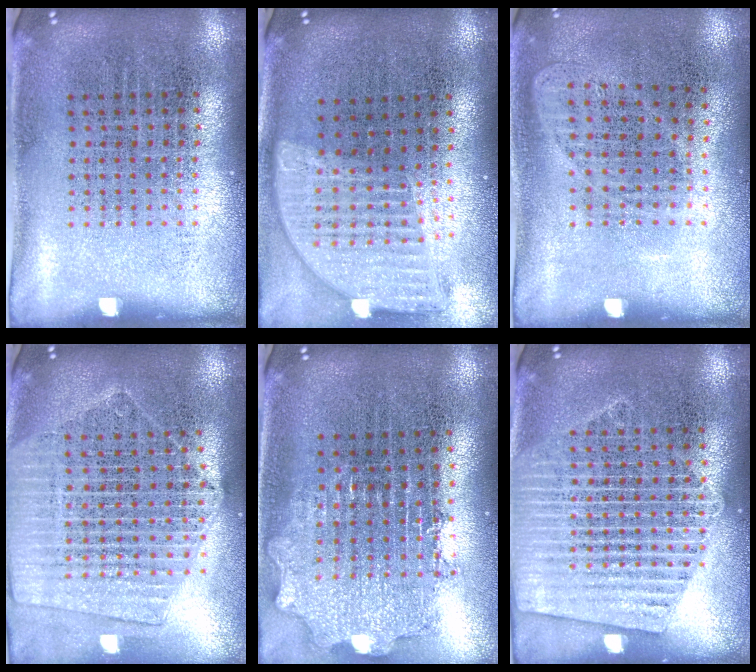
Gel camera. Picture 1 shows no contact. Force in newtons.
{"total": 1.7, "press": 1.4, "slide": 1.0}
{"total": 0.9, "press": 0.9, "slide": 0.3}
{"total": 2.1, "press": 1.9, "slide": 0.9}
{"total": 1.9, "press": 1.5, "slide": 1.2}
{"total": 3.4, "press": 3.4, "slide": 0.4}